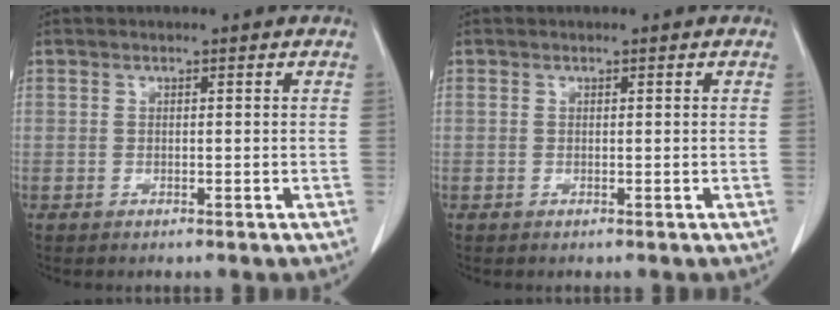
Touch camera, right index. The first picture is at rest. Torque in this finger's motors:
{"motor_torque": [0.08, 0.00, 0.04, 0.02]}